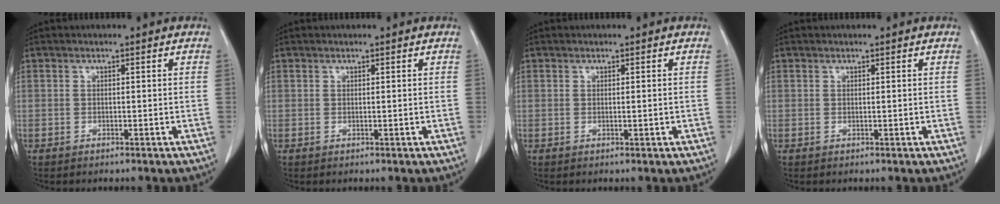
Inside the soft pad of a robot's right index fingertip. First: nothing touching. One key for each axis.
{"total": 0.0}
{"total": 0.7, "fx": -0.1, "fy": 0.1, "fz": 0.7, "tx": -0.013, "ty": -0.001, "tz": 0.003}
{"total": 0.0}